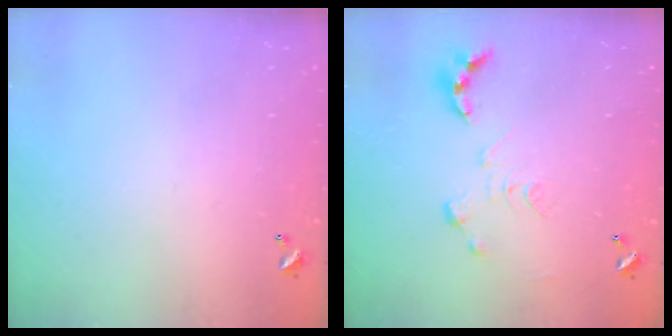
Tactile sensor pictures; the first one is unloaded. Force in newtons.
{"total": 0.0}